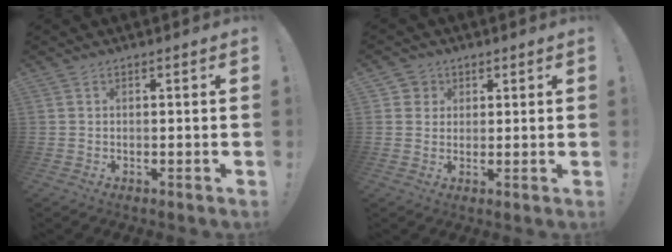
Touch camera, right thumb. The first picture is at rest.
{"total": 3.8, "force": [1.5, 3.5, 0.2], "torque": [-0.006, -0.005, 0.028]}